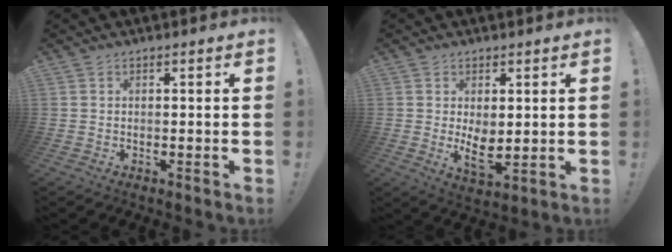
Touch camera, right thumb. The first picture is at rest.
{"total": 6.9, "force": [0.9, 3.7, 5.8], "torque": [-0.085, -0.021, 0.020]}